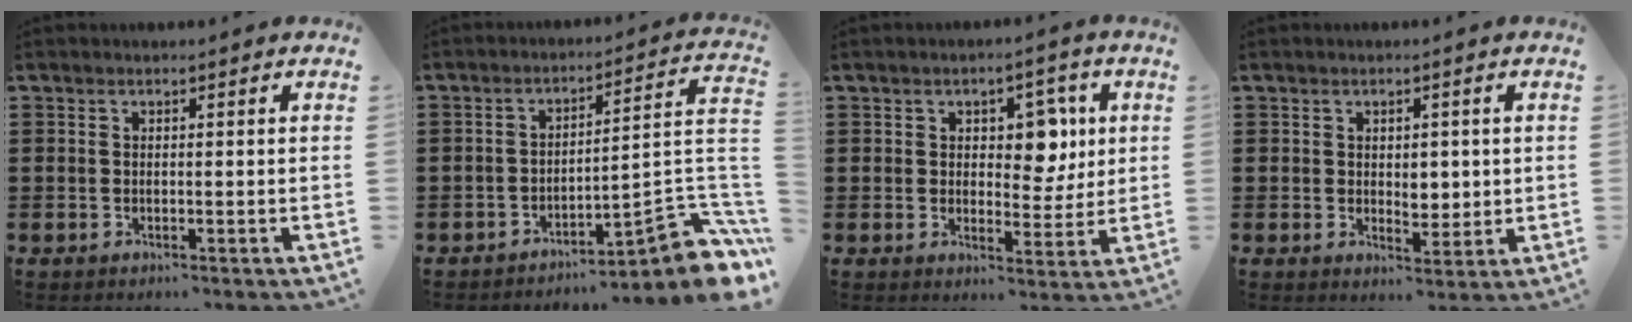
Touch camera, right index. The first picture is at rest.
{"total": 6.5, "force": [-4.5, 1.9, 4.3], "torque": [-0.051, -0.016, -0.087]}
{"total": 6.1, "force": [1.9, 4.0, 4.2], "torque": [-0.065, 0.001, 0.024]}
{"total": 3.3, "force": [0.6, 2.4, 2.2], "torque": [-0.025, 0.001, 0.005]}